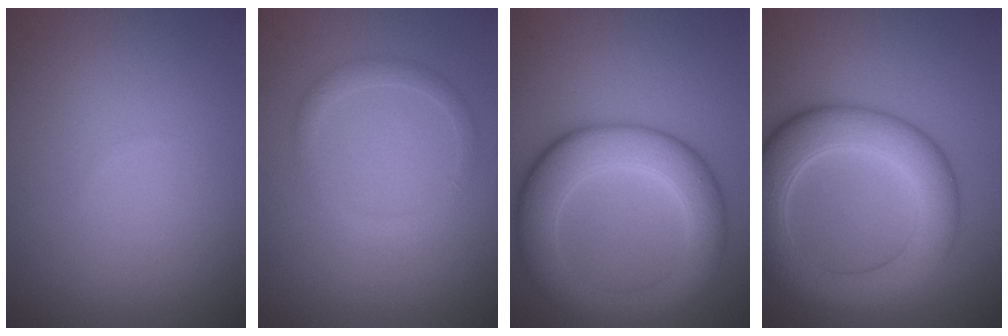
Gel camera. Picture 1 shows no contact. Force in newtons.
{"total": 1.5, "press": 1.5, "slide": 0.1}
{"total": 7.3, "press": 7.3, "slide": 0.1}
{"total": 7.9, "press": 7.9, "slide": 0.3}